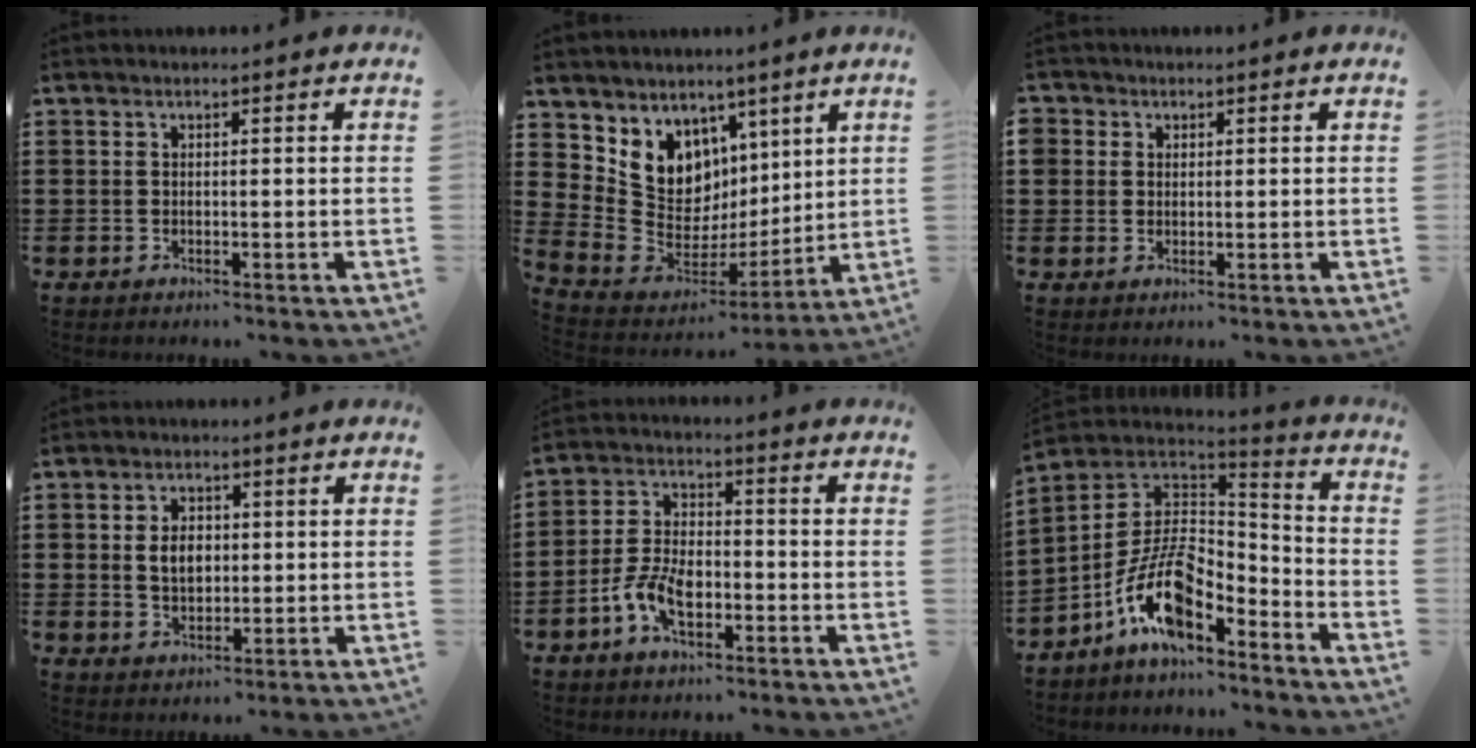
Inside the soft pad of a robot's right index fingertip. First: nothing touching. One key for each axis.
{"total": 8.9, "fx": 4.6, "fy": 7.6, "fz": 1.0, "tx": -0.070, "ty": -0.058, "tz": 0.094}
{"total": 1.7, "fx": 0.8, "fy": 1.5, "fz": -0.1, "tx": -0.006, "ty": 0.009, "tz": 0.015}
{"total": 4.0, "fx": 0.3, "fy": 2.8, "fz": 2.8, "tx": -0.054, "ty": 0.010, "tz": 0.001}
{"total": 7.1, "fx": -3.0, "fy": 3.9, "fz": 5.1, "tx": -0.121, "ty": 0.003, "tz": -0.062}
{"total": 12.7, "fx": -6.5, "fy": 6.1, "fz": 9.0, "tx": -0.199, "ty": 0.011, "tz": -0.131}